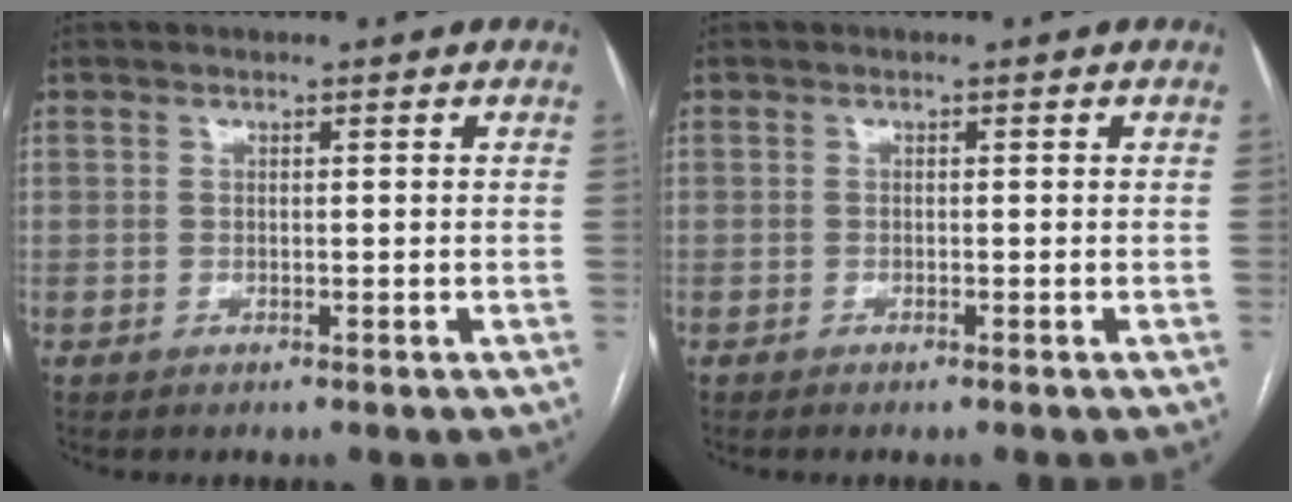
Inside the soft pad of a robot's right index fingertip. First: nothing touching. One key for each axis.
{"total": 0.6, "fx": -0.5, "fy": -0.1, "fz": 0.4, "tx": -0.006, "ty": 0.000, "tz": -0.010}